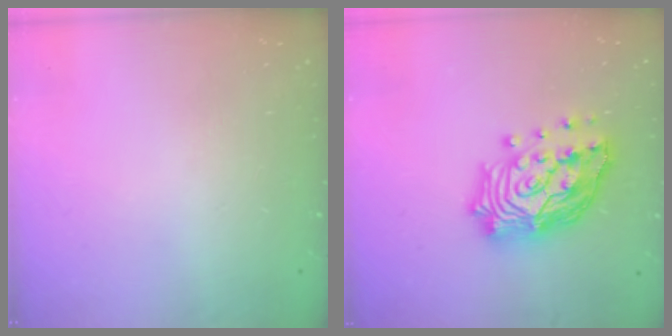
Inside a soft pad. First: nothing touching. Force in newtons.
{"total": 22.7, "press": 22.6, "slide": 1.9}